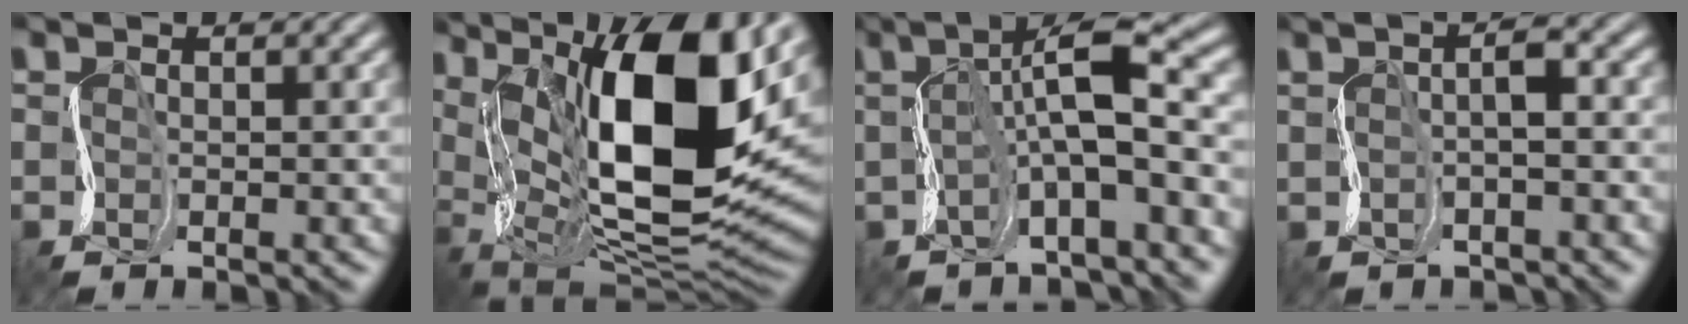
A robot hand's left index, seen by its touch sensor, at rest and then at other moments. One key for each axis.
{"total": 14.0, "fx": 5.0, "fy": 5.5, "fz": 11.9, "tx": -0.196, "ty": -0.006, "tz": 0.080}
{"total": 6.8, "fx": 1.0, "fy": 1.1, "fz": 6.6, "tx": -0.098, "ty": 0.045, "tz": -0.004}
{"total": 1.5, "fx": 1.3, "fy": -0.4, "fz": 0.7, "tx": -0.013, "ty": 0.017, "tz": 0.016}